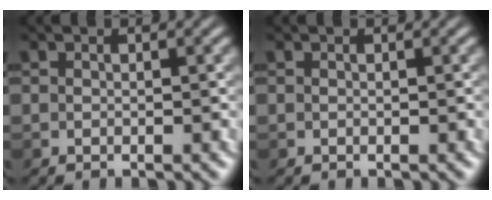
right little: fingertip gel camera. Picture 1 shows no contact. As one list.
[{"total": 0.0}]